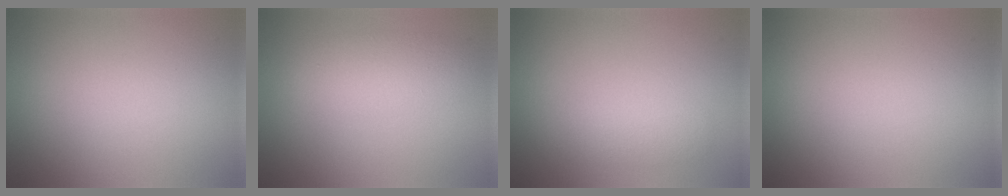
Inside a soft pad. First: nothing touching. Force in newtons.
{"total": 3.4, "press": 3.4, "slide": 0.1}
{"total": 2.1, "press": 2.1, "slide": 0.2}
{"total": 0.0}